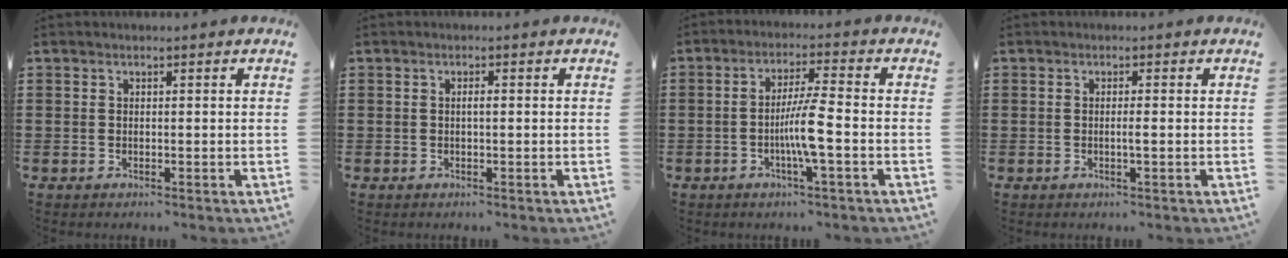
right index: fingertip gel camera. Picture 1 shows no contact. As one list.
[{"total": 0.9, "force": [0.0, 0.1, 0.9], "torque": [-0.016, -0.003, 0.000]}, {"total": 6.2, "force": [-1.7, -0.1, 5.9], "torque": [-0.117, -0.011, -0.039]}, {"total": 1.2, "force": [-0.3, -0.1, 1.1], "torque": [-0.021, -0.005, -0.005]}]